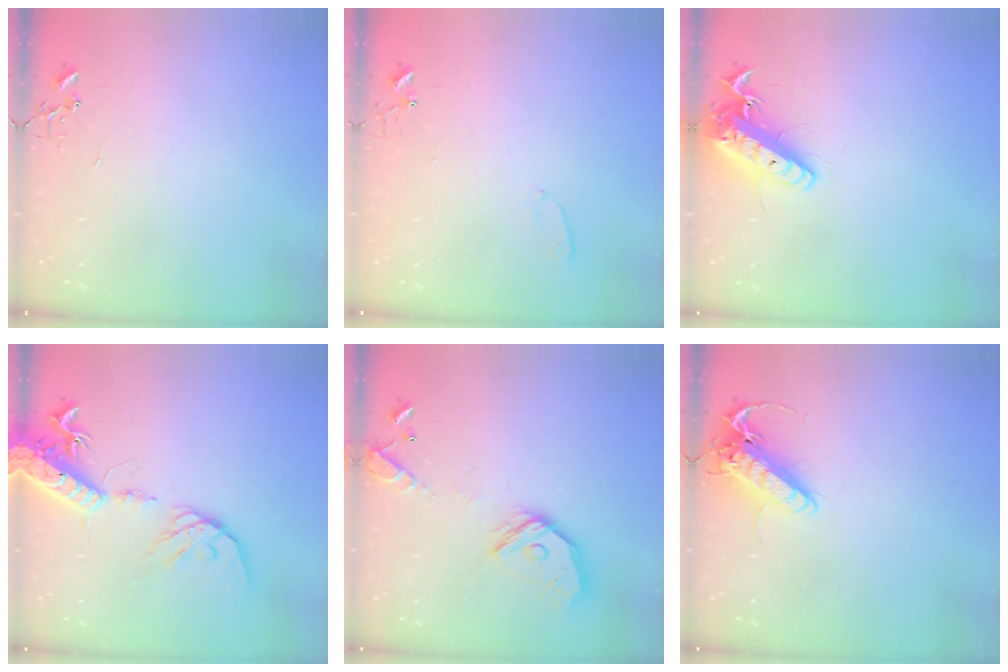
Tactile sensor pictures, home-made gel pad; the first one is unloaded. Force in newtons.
{"total": 3.7, "press": 3.6, "slide": 0.5}
{"total": 16.0, "press": 15.7, "slide": 3.1}
{"total": 18.0, "press": 17.7, "slide": 3.3}
{"total": 16.2, "press": 16.1, "slide": 2.1}
{"total": 13.8, "press": 13.6, "slide": 2.3}